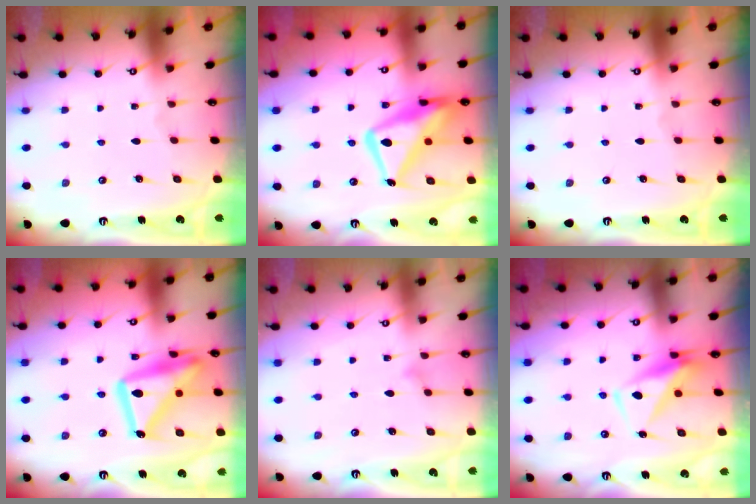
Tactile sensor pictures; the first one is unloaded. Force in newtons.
{"total": 16.1, "press": 16.1, "slide": 1.6}
{"total": 0.0}
{"total": 18.5, "press": 18.4, "slide": 1.6}
{"total": 7.1, "press": 7.1, "slide": 0.3}
{"total": 8.7, "press": 8.6, "slide": 1.4}